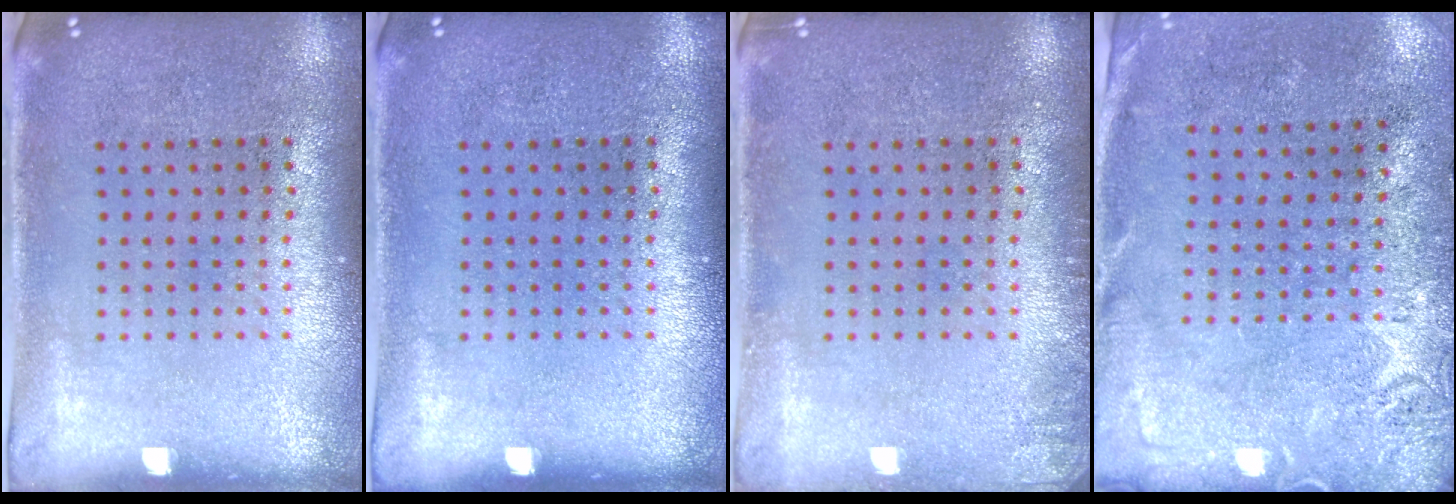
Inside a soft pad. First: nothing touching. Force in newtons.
{"total": 0.0}
{"total": 1.1, "press": 1.1, "slide": 0.2}
{"total": 2.8, "press": 2.3, "slide": 1.6}